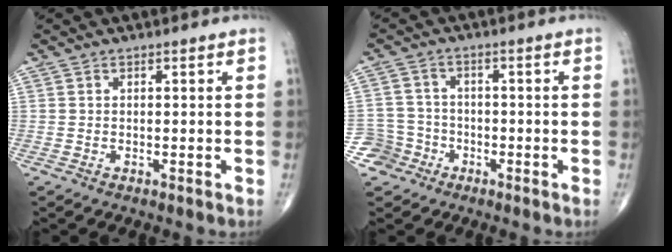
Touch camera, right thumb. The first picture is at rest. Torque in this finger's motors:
{"motor_torque": [-0.47, -0.34, -0.04, 0.00, 0.01]}